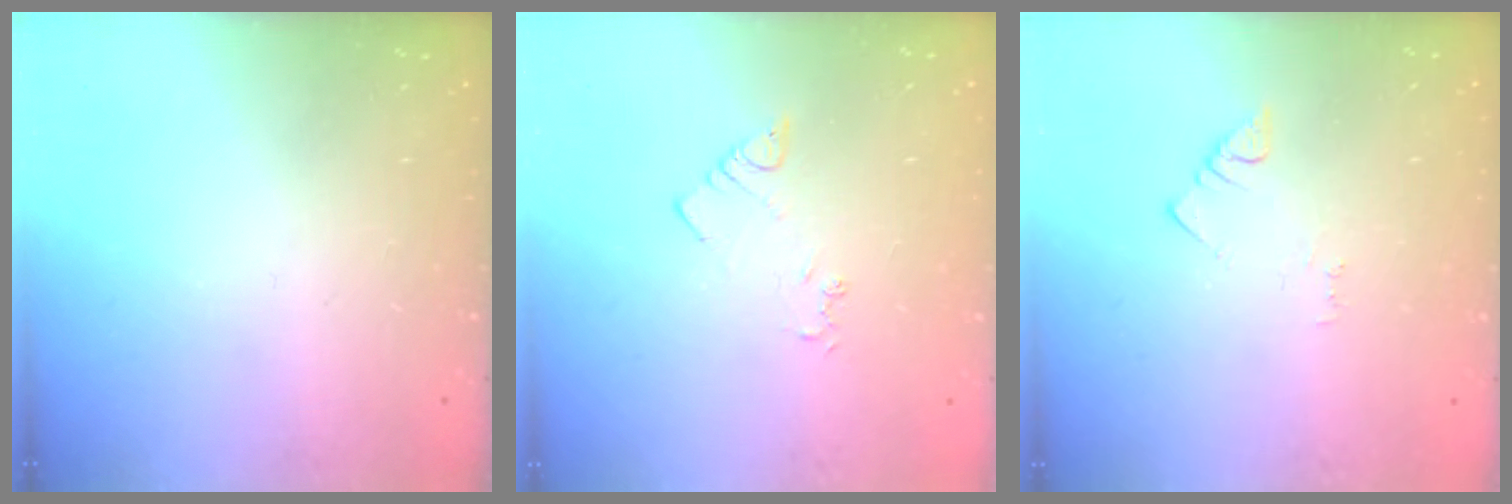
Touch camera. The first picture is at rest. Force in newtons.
{"total": 2.3, "press": 2.3, "slide": 0.3}
{"total": 1.5, "press": 1.5, "slide": 0.3}